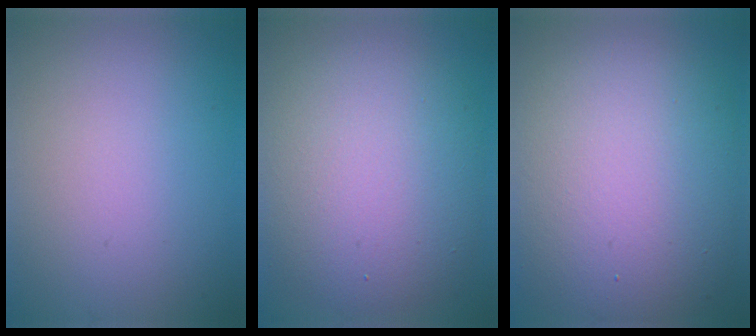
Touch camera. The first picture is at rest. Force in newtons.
{"total": 9.7, "press": 9.6, "slide": 0.7}
{"total": 12.9, "press": 12.9, "slide": 0.5}